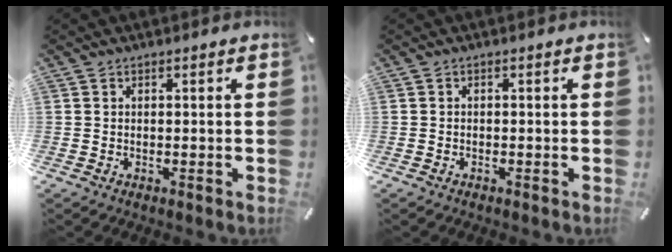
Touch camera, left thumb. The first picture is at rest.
{"total": 0.5, "force": [-0.4, 0.3, 0.1], "torque": [-0.001, 0.002, -0.011]}